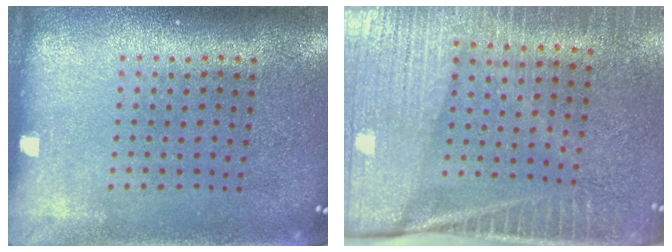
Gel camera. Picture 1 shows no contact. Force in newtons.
{"total": 4.2, "press": 3.6, "slide": 2.1}